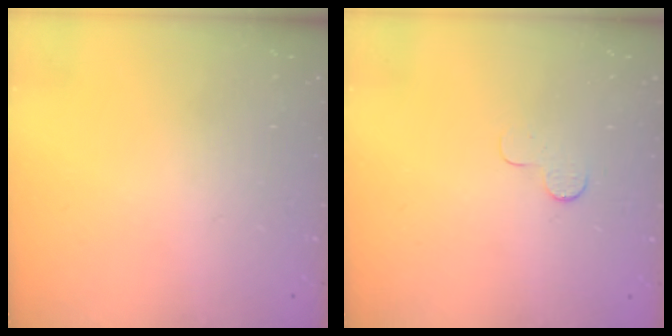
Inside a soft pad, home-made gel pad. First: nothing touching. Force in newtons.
{"total": 3.7, "press": 3.7, "slide": 0.4}